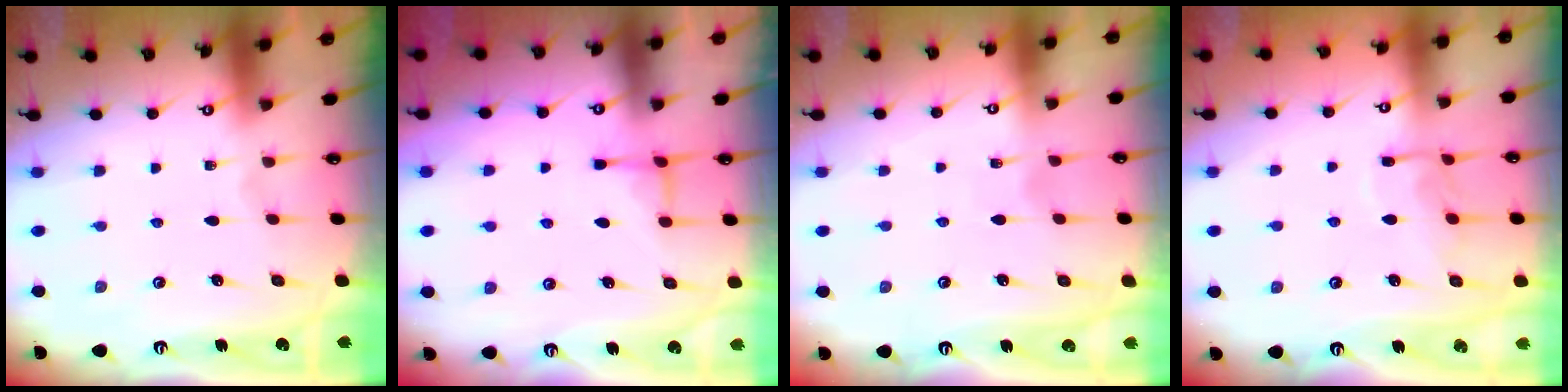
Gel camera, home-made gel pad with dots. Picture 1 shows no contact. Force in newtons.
{"total": 4.0, "press": 3.9, "slide": 0.7}
{"total": 4.6, "press": 4.6, "slide": 0.5}
{"total": 7.8, "press": 7.7, "slide": 0.6}